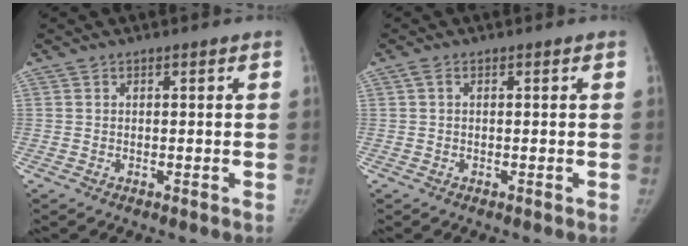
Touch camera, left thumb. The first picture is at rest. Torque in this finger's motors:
{"motor_torque": [0.00, 0.49, 0.25, 0.40, 0.07]}